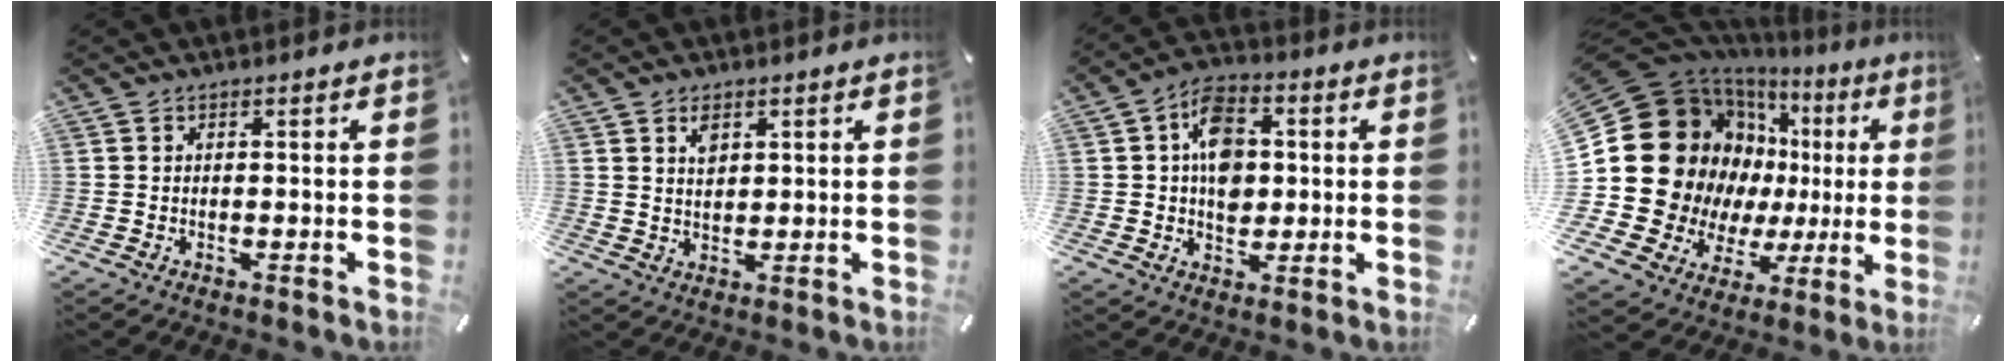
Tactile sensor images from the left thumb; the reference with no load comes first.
{"total": 3.5, "force": [1.8, 2.5, 1.6], "torque": [-0.013, -0.007, 0.028]}
{"total": 10.5, "force": [1.1, 7.8, 6.9], "torque": [-0.101, 0.006, 0.019]}
{"total": 24.9, "force": [4.0, 19.6, 14.8], "torque": [-0.283, -0.042, 0.103]}